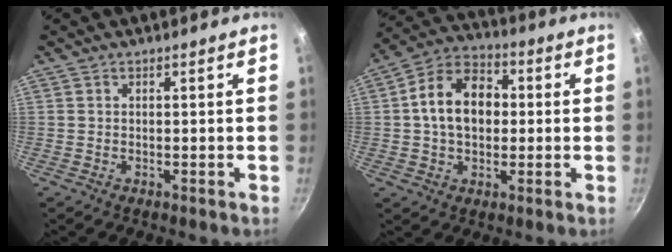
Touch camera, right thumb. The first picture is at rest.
{"total": 12.7, "force": [0.7, 9.0, 8.9], "torque": [-0.117, 0.026, -0.003]}